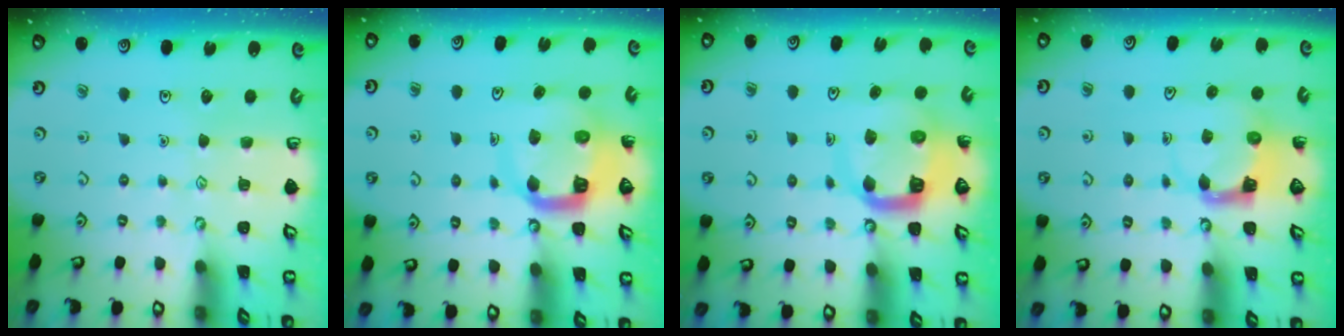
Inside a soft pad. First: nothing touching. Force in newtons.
{"total": 9.2, "press": 9.1, "slide": 1.2}
{"total": 9.2, "press": 9.1, "slide": 1.2}
{"total": 3.9, "press": 3.9, "slide": 0.7}